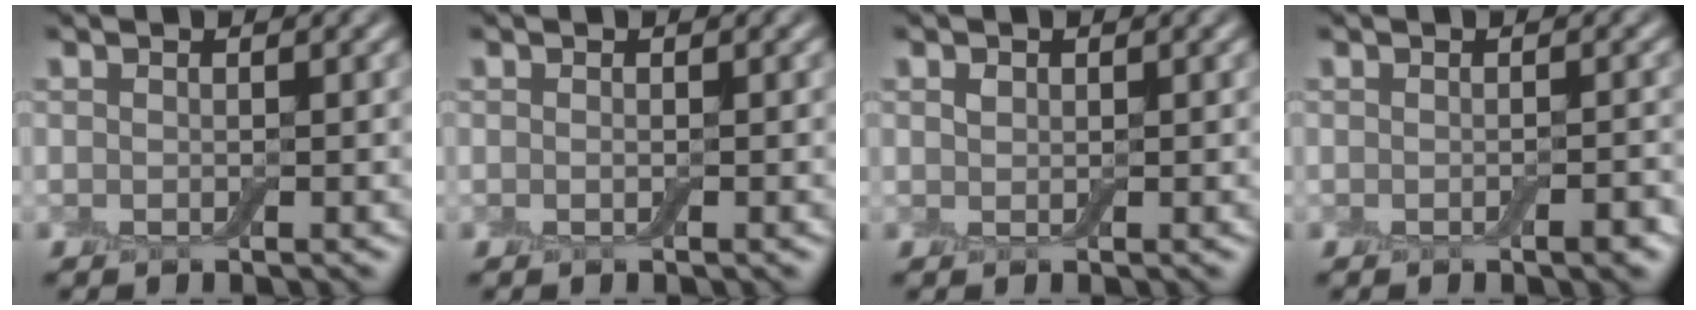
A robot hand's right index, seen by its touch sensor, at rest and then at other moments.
{"total": 0.0}
{"total": 0.6, "force": [0.4, 0.5, 0.3], "torque": [-0.007, 0.000, 0.007]}
{"total": 1.2, "force": [-0.6, 0.3, 1.1], "torque": [-0.014, -0.001, -0.007]}